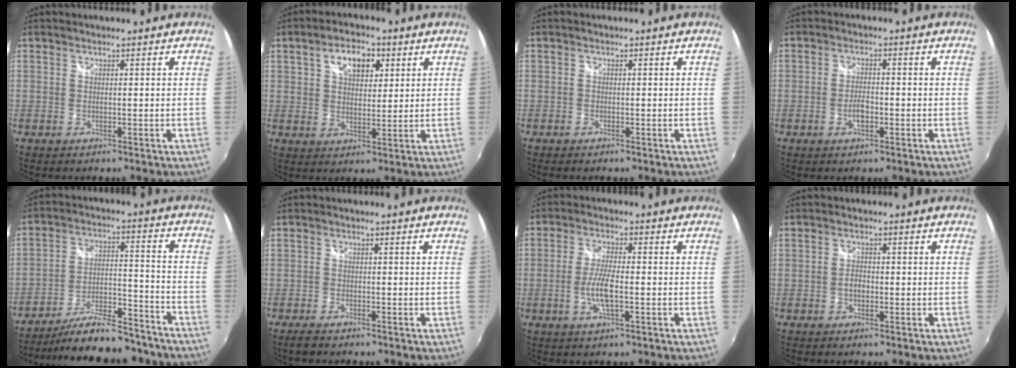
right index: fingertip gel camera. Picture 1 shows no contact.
{"total": 7.7, "force": [3.3, 4.5, 5.3], "torque": [-0.086, 0.022, 0.054]}
{"total": 0.9, "force": [-0.7, 0.4, 0.3], "torque": [-0.009, -0.004, -0.016]}
{"total": 3.2, "force": [-1.2, 1.5, 2.5], "torque": [-0.051, 0.000, -0.022]}
{"total": 19.4, "force": [-16.8, 4.7, 8.3], "torque": [-0.151, 0.003, -0.237]}
{"total": 2.4, "force": [-2.0, 0.8, 1.1], "torque": [-0.030, -0.008, -0.039]}
{"total": 6.2, "force": [-1.6, 1.4, 5.8], "torque": [-0.121, -0.003, -0.031]}
{"total": 2.0, "force": [-0.6, 1.4, 1.3], "torque": [-0.025, 0.003, -0.012]}